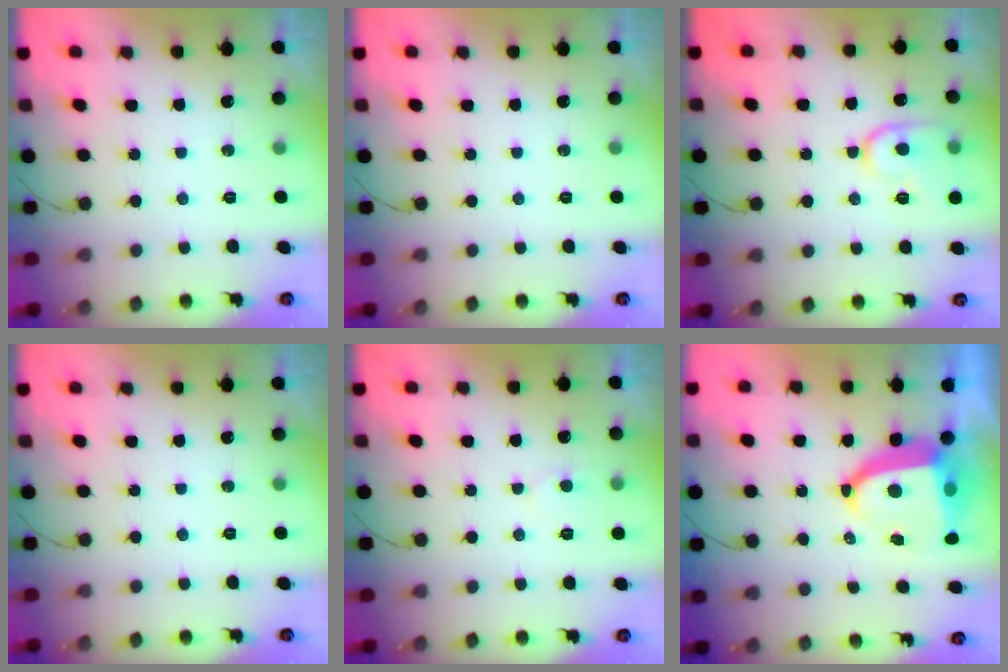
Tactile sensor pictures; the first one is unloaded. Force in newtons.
{"total": 0.0}
{"total": 12.1, "press": 12.1, "slide": 1.2}
{"total": 0.0}
{"total": 5.3, "press": 5.2, "slide": 0.4}
{"total": 10.5, "press": 10.4, "slide": 1.1}